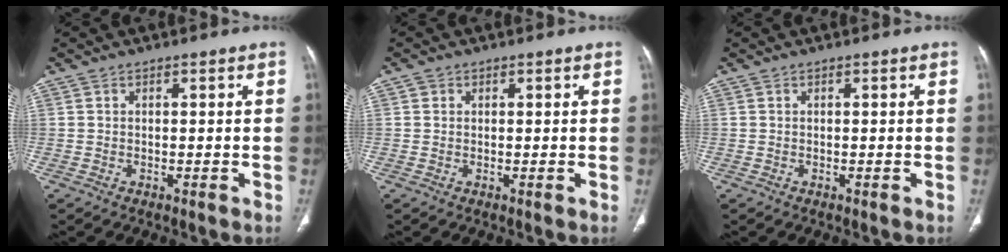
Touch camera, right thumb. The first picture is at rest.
{"total": 0.9, "force": [0.3, 0.8, 0.1], "torque": [0.004, 0.001, 0.003]}
{"total": 0.0}